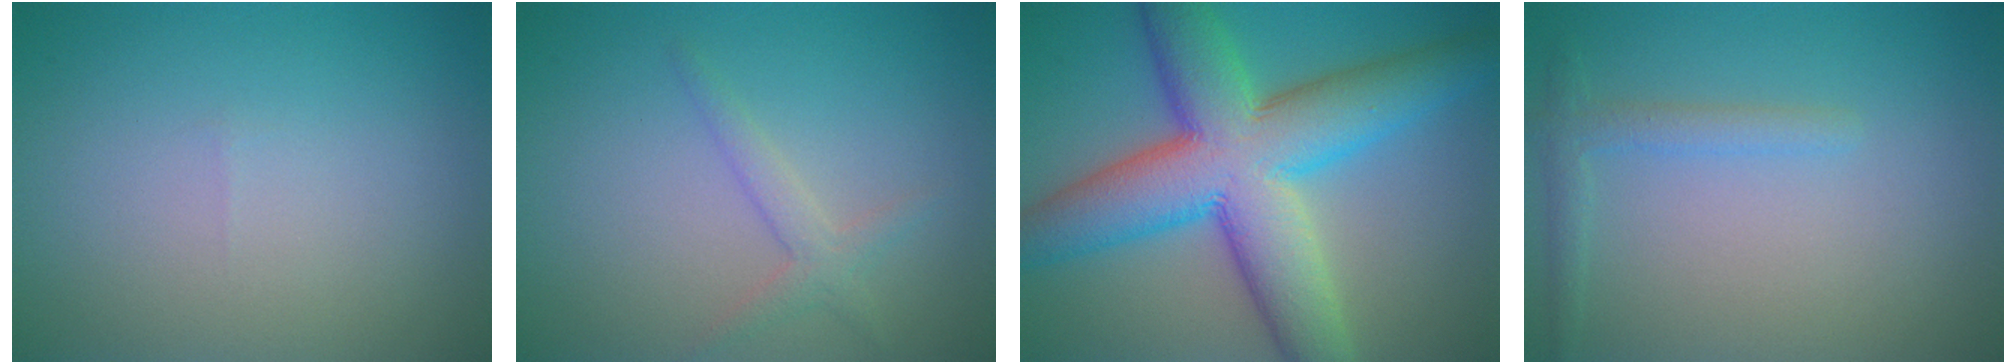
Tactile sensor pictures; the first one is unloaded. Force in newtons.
{"total": 1.8, "press": 1.8, "slide": 0.1}
{"total": 12.0, "press": 12.0, "slide": 0.4}
{"total": 1.7, "press": 1.7, "slide": 0.1}